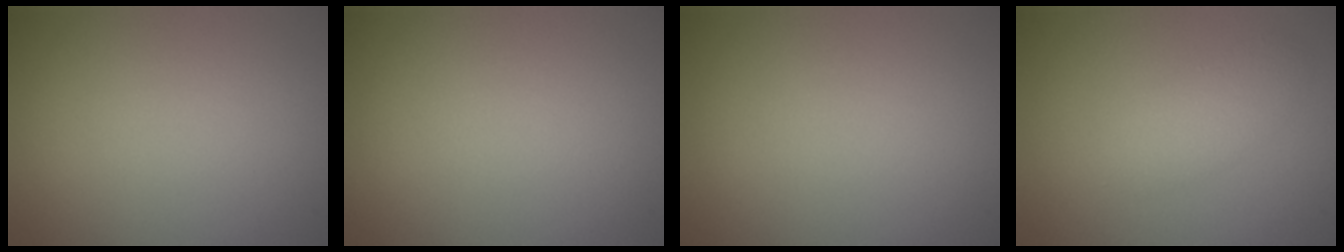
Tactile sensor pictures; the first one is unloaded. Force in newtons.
{"total": 0.0}
{"total": 0.0}
{"total": 2.0, "press": 2.0, "slide": 0.1}